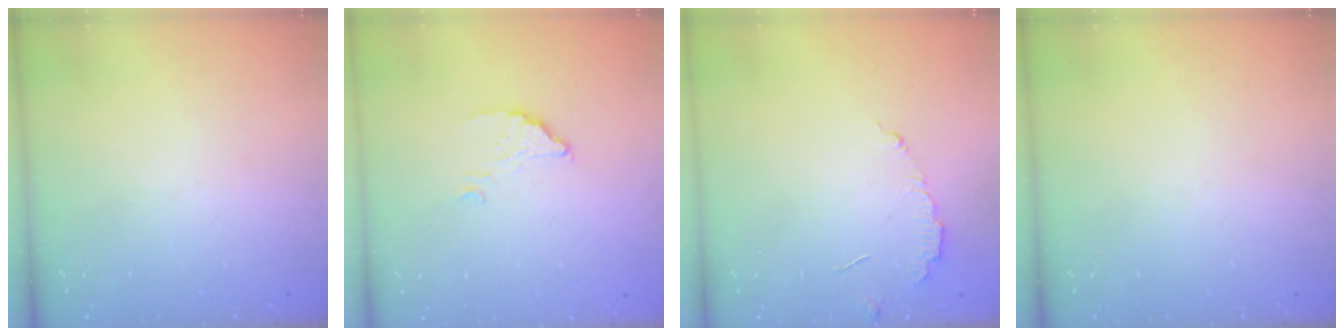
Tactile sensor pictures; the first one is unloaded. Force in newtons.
{"total": 3.3, "press": 3.3, "slide": 0.1}
{"total": 3.8, "press": 3.8, "slide": 0.2}
{"total": 0.0}